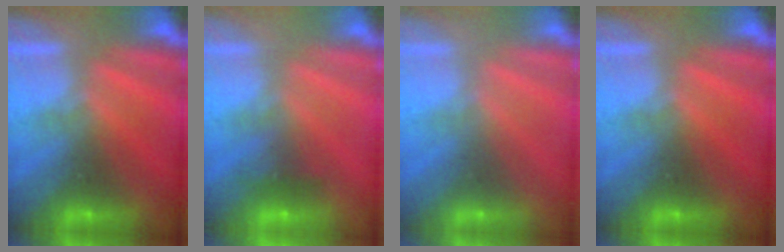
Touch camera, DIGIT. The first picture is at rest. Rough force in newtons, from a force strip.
{"total": 2.4}
{"total": 3.2}
{"total": 0.0}